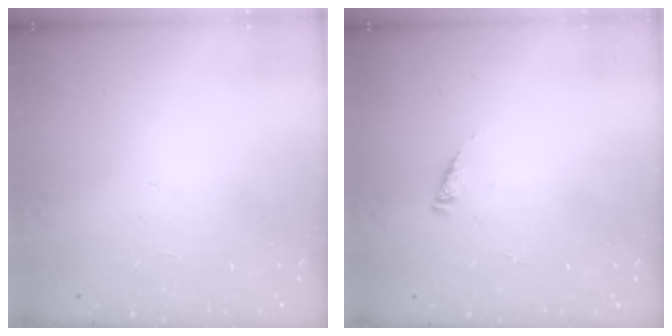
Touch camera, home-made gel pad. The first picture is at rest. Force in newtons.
{"total": 1.6, "press": 1.6, "slide": 0.3}